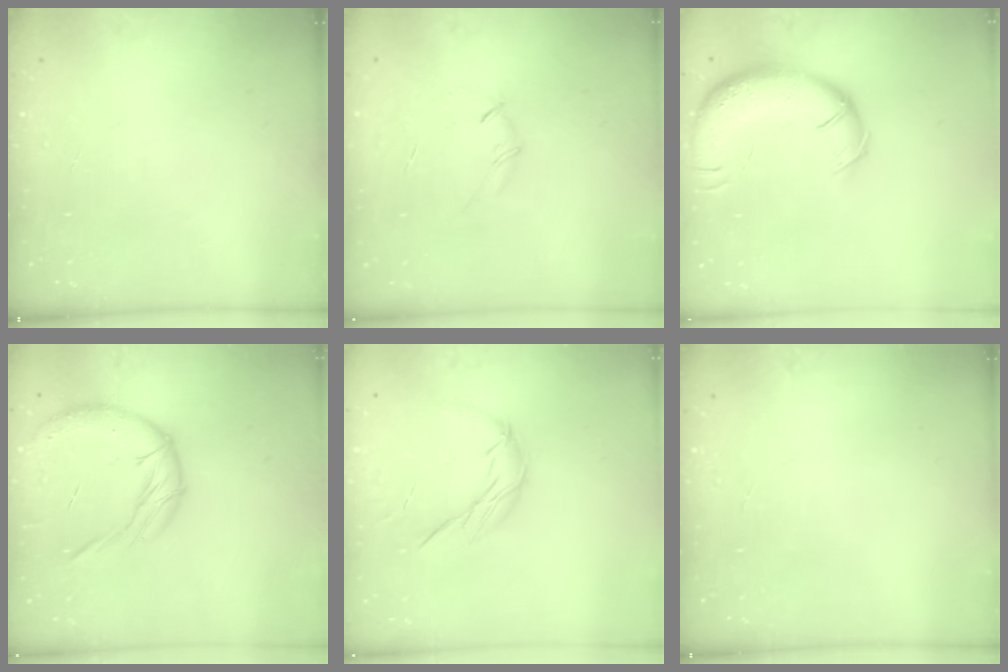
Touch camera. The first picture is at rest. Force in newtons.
{"total": 4.1, "press": 4.0, "slide": 0.9}
{"total": 13.8, "press": 13.3, "slide": 3.7}
{"total": 14.7, "press": 14.5, "slide": 2.0}
{"total": 7.9, "press": 7.9, "slide": 0.2}
{"total": 0.0}